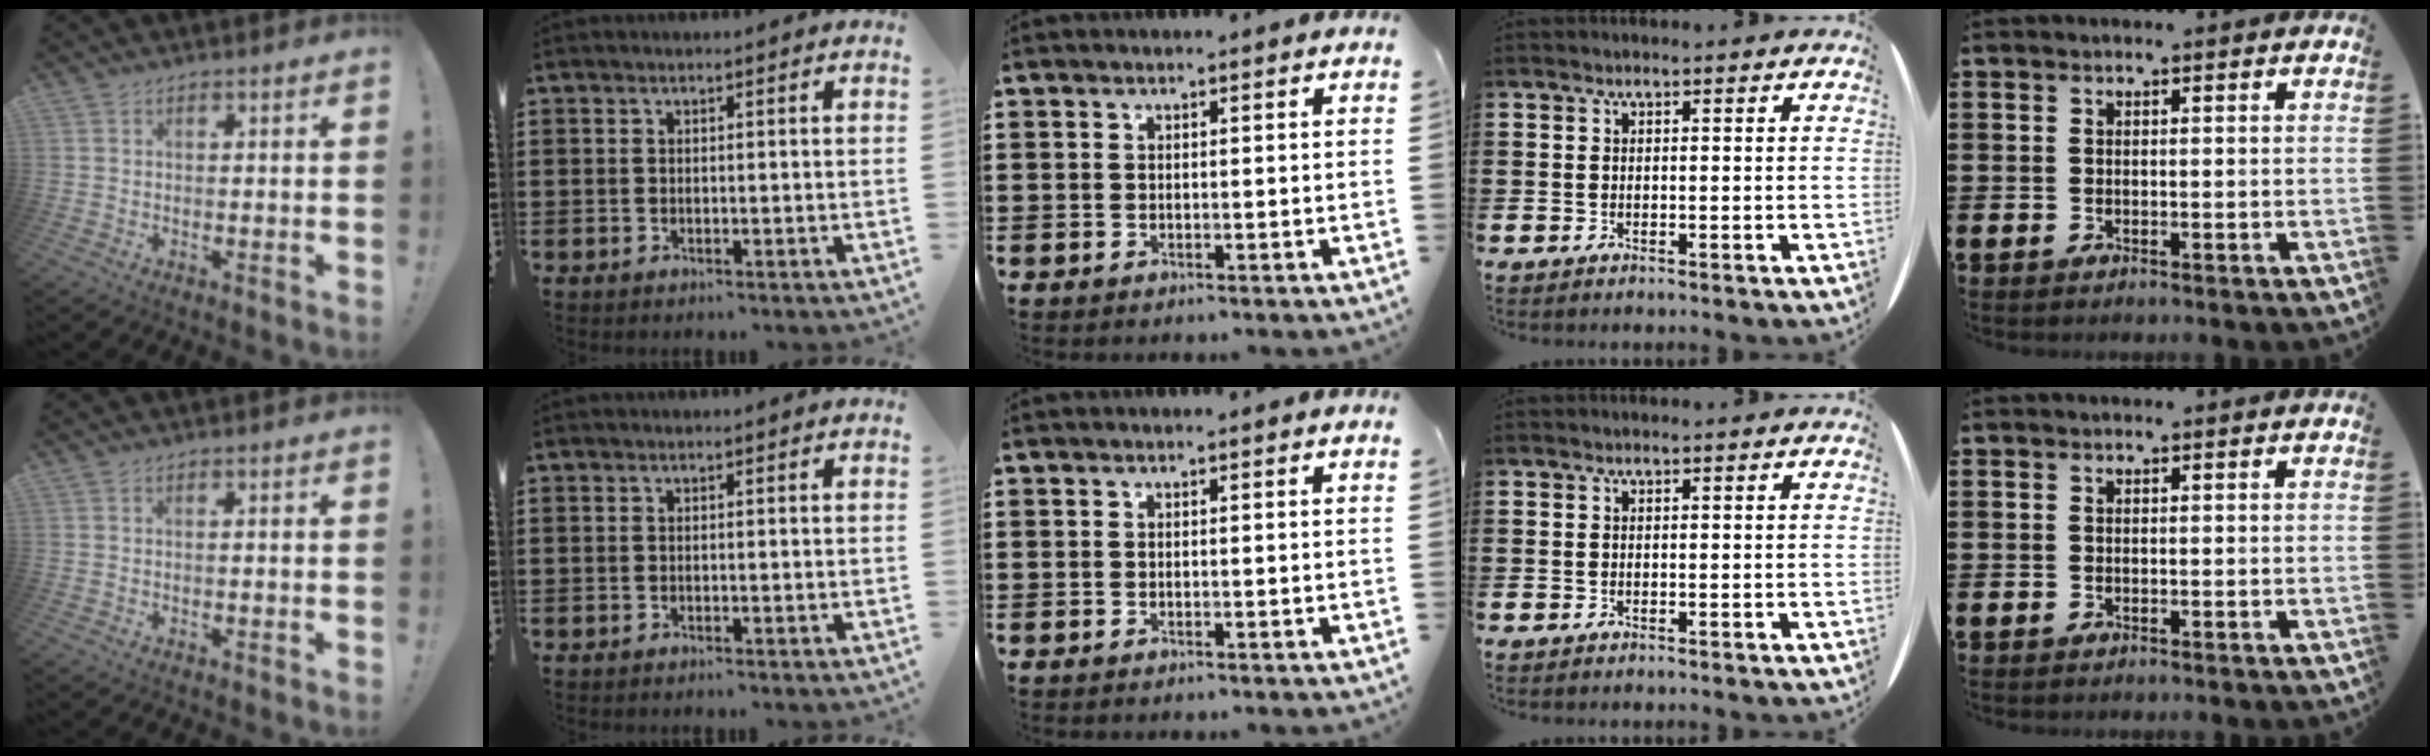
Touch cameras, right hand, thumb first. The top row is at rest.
{}